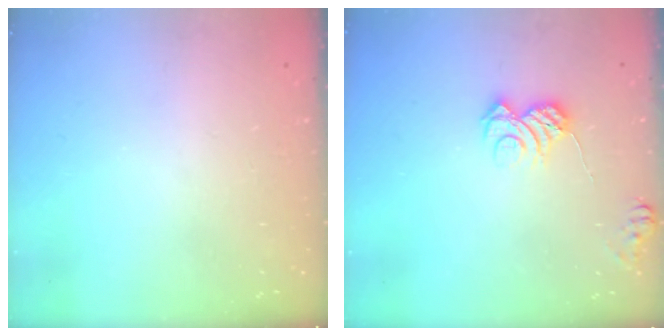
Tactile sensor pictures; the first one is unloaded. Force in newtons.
{"total": 7.7, "press": 7.7, "slide": 0.9}